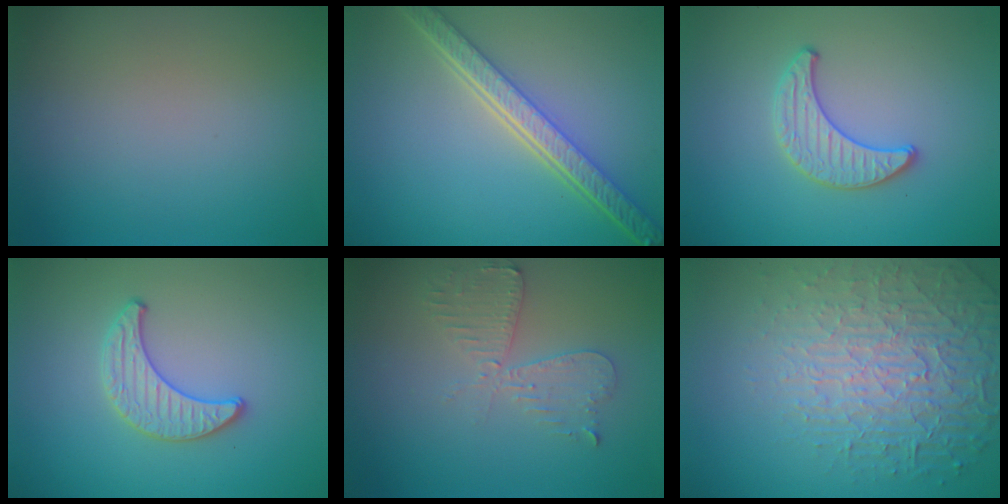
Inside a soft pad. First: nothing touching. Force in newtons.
{"total": 6.0, "press": 4.6, "slide": 3.9}
{"total": 2.0, "press": 2.0, "slide": 0.1}
{"total": 2.0, "press": 2.0, "slide": 0.1}
{"total": 3.5, "press": 3.5, "slide": 0.5}
{"total": 7.2, "press": 5.2, "slide": 4.9}